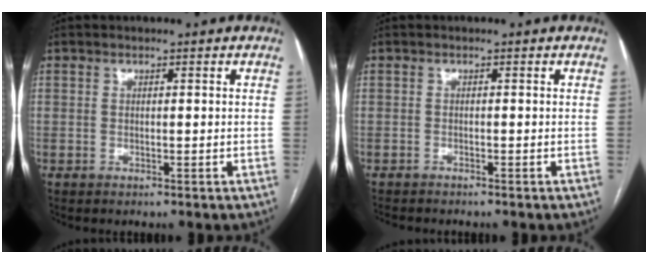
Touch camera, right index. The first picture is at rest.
{"total": 3.5, "force": [-3.2, 0.7, 1.3], "torque": [-0.019, -0.006, -0.043]}